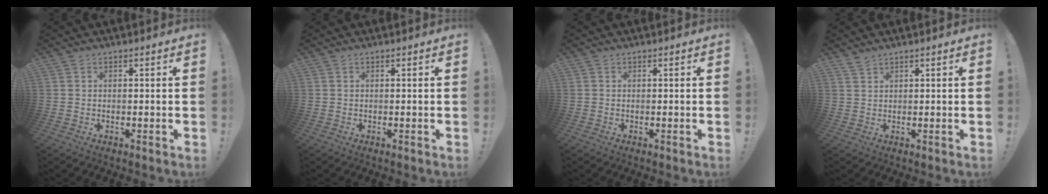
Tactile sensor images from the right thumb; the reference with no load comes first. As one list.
[{"total": 0.0}, {"total": 0.0}, {"total": 1.7, "force": [1.5, 0.4, 0.7], "torque": [-0.013, -0.005, 0.028]}]